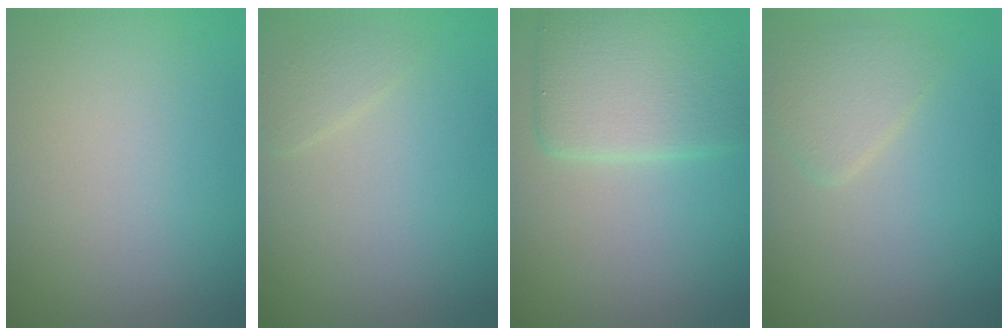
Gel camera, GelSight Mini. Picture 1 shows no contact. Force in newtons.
{"total": 1.1, "press": 1.1, "slide": 0.1}
{"total": 5.9, "press": 5.9, "slide": 0.2}
{"total": 2.4, "press": 2.4, "slide": 0.1}